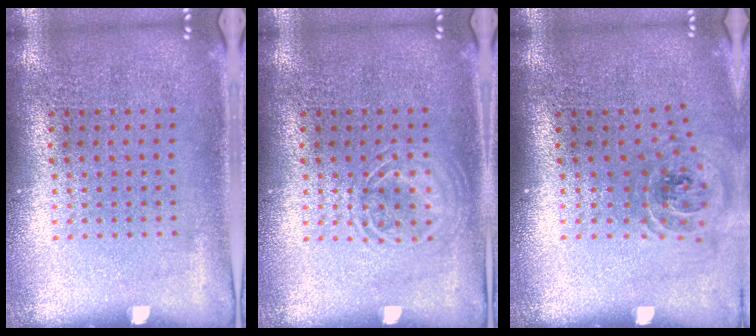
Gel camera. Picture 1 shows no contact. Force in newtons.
{"total": 1.8, "press": 1.8, "slide": 0.3}
{"total": 1.1, "press": 1.0, "slide": 0.2}